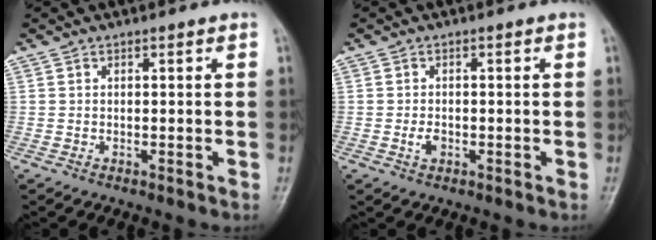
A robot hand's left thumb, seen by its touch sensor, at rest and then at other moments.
{"total": 2.0, "force": [-0.6, 1.3, 1.3], "torque": [-0.022, 0.001, -0.013]}